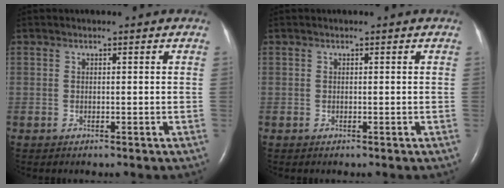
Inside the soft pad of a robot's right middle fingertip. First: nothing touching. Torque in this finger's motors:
{"motor_torque": [0.00, 0.00, 0.00, 0.00]}